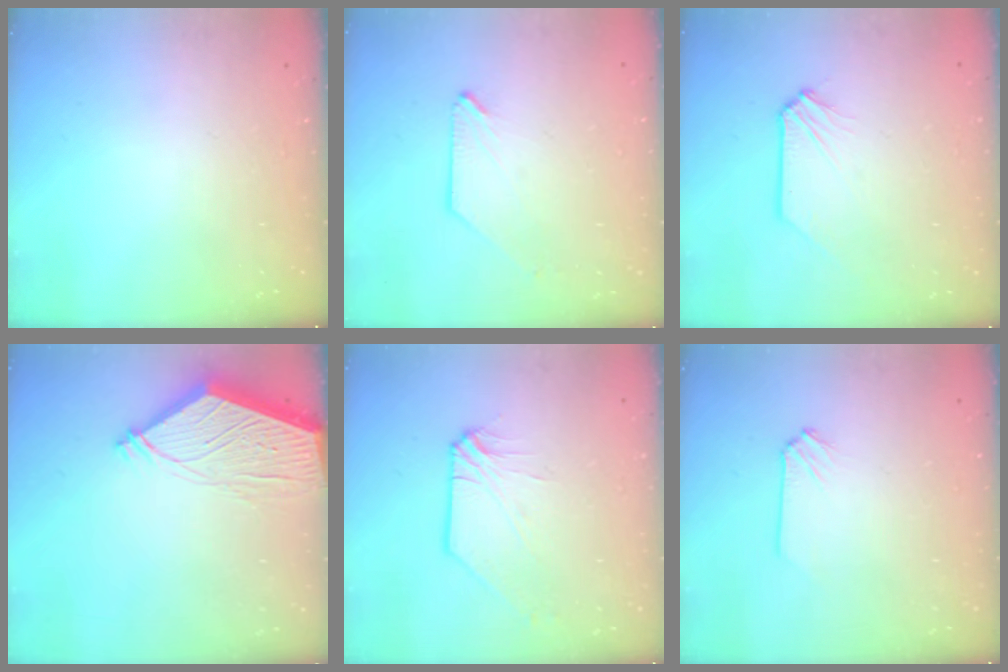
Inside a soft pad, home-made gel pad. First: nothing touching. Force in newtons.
{"total": 0.7, "press": 0.7, "slide": 0.1}
{"total": 0.0}
{"total": 8.9, "press": 8.8, "slide": 1.3}
{"total": 1.7, "press": 1.6, "slide": 0.3}
{"total": 0.0}